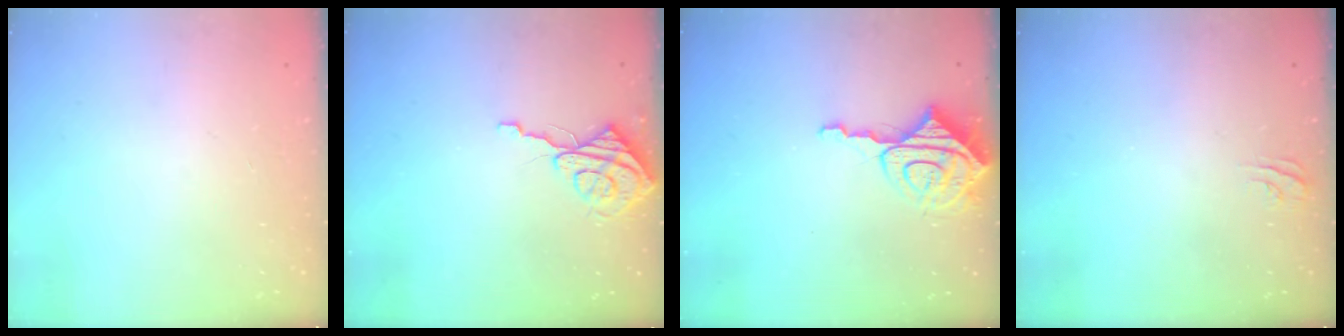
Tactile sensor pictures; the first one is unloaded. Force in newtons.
{"total": 8.9, "press": 8.9, "slide": 0.4}
{"total": 9.6, "press": 9.5, "slide": 1.0}
{"total": 4.2, "press": 4.2, "slide": 0.3}